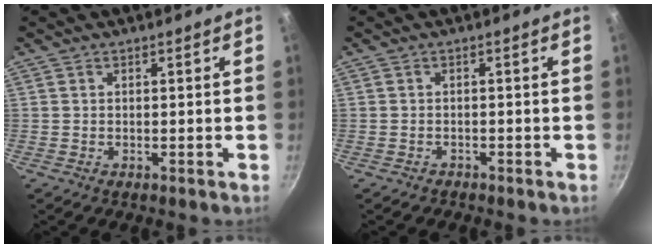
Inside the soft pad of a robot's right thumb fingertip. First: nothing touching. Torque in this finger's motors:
{"motor_torque": [-0.49, 0.35, 0.53, -0.47, -0.06]}